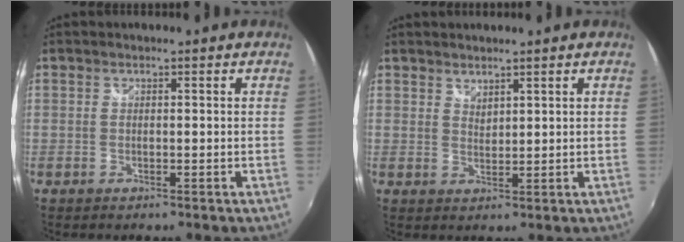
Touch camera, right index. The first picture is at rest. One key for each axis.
{"total": 2.0, "fx": 1.9, "fy": 0.4, "fz": 0.5, "tx": -0.004, "ty": 0.002, "tz": 0.034}